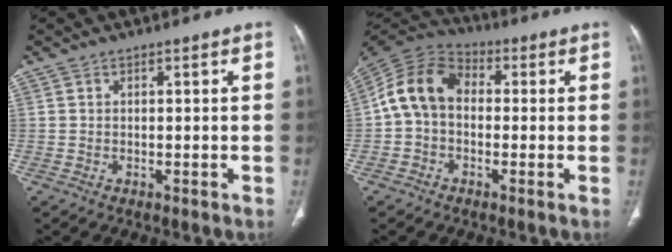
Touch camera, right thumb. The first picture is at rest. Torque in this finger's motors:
{"motor_torque": [1.86, 1.85, 0.87, -0.88, 0.19]}